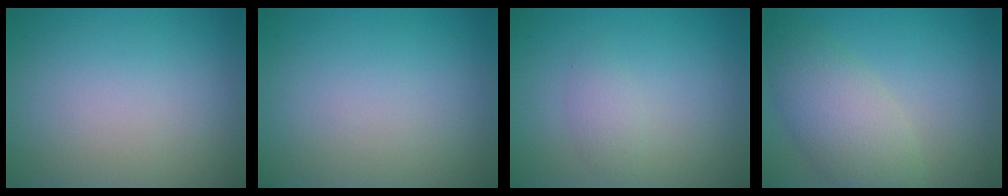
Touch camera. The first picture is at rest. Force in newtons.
{"total": 0.0}
{"total": 1.3, "press": 1.3, "slide": 0.1}
{"total": 5.0, "press": 5.0, "slide": 0.3}